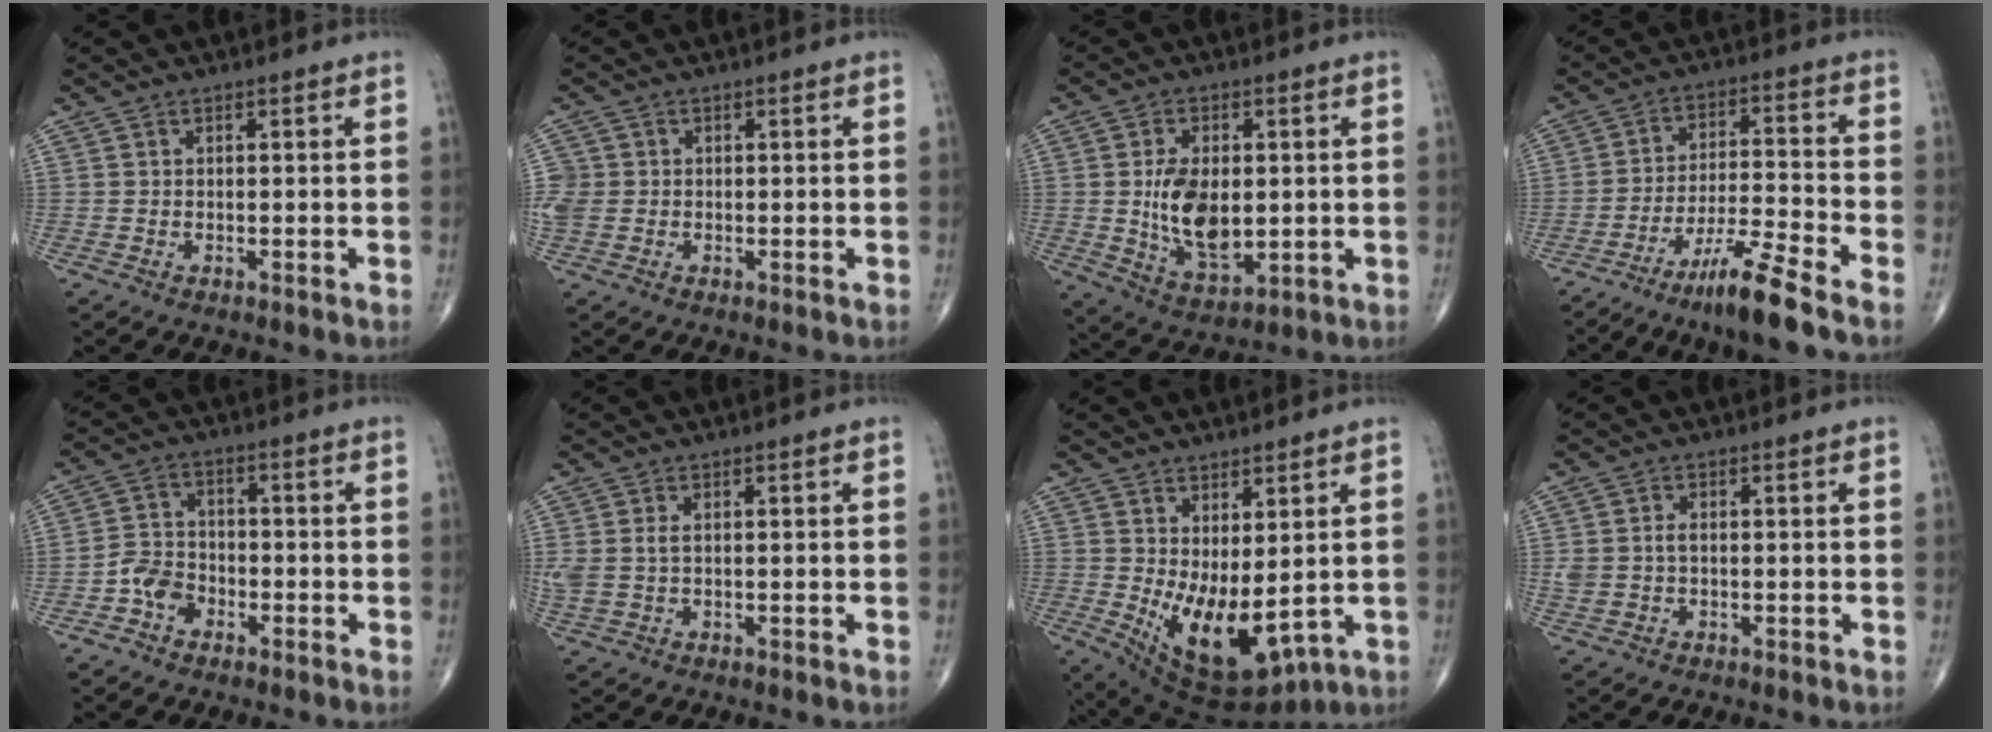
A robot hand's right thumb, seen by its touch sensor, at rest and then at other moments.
{"total": 4.7, "force": [0.0, 4.2, 2.0], "torque": [-0.054, 0.010, 0.005]}
{"total": 12.4, "force": [0.2, 7.2, 10.1], "torque": [-0.161, -0.015, 0.016]}
{"total": 10.5, "force": [-7.6, 0.1, 7.2], "torque": [-0.136, 0.043, -0.141]}
{"total": 5.4, "force": [-2.6, 4.1, 2.3], "torque": [-0.024, 0.025, -0.055]}
{"total": 3.5, "force": [0.5, 2.1, 2.8], "torque": [-0.083, 0.009, 0.017]}
{"total": 12.2, "force": [0.1, 5.7, 10.8], "torque": [-0.170, -0.024, 0.030]}
{"total": 2.8, "force": [0.1, 1.8, 2.1], "torque": [-0.052, 0.006, 0.003]}